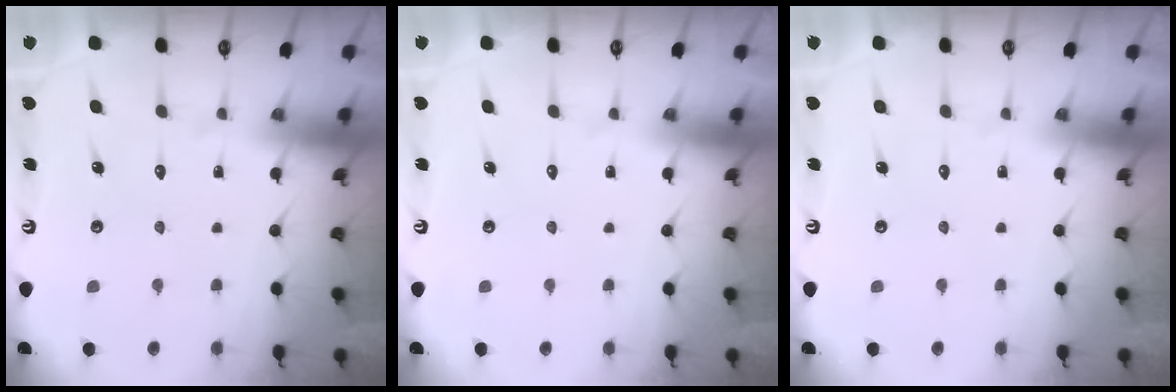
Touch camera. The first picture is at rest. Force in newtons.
{"total": 0.0}
{"total": 0.0}